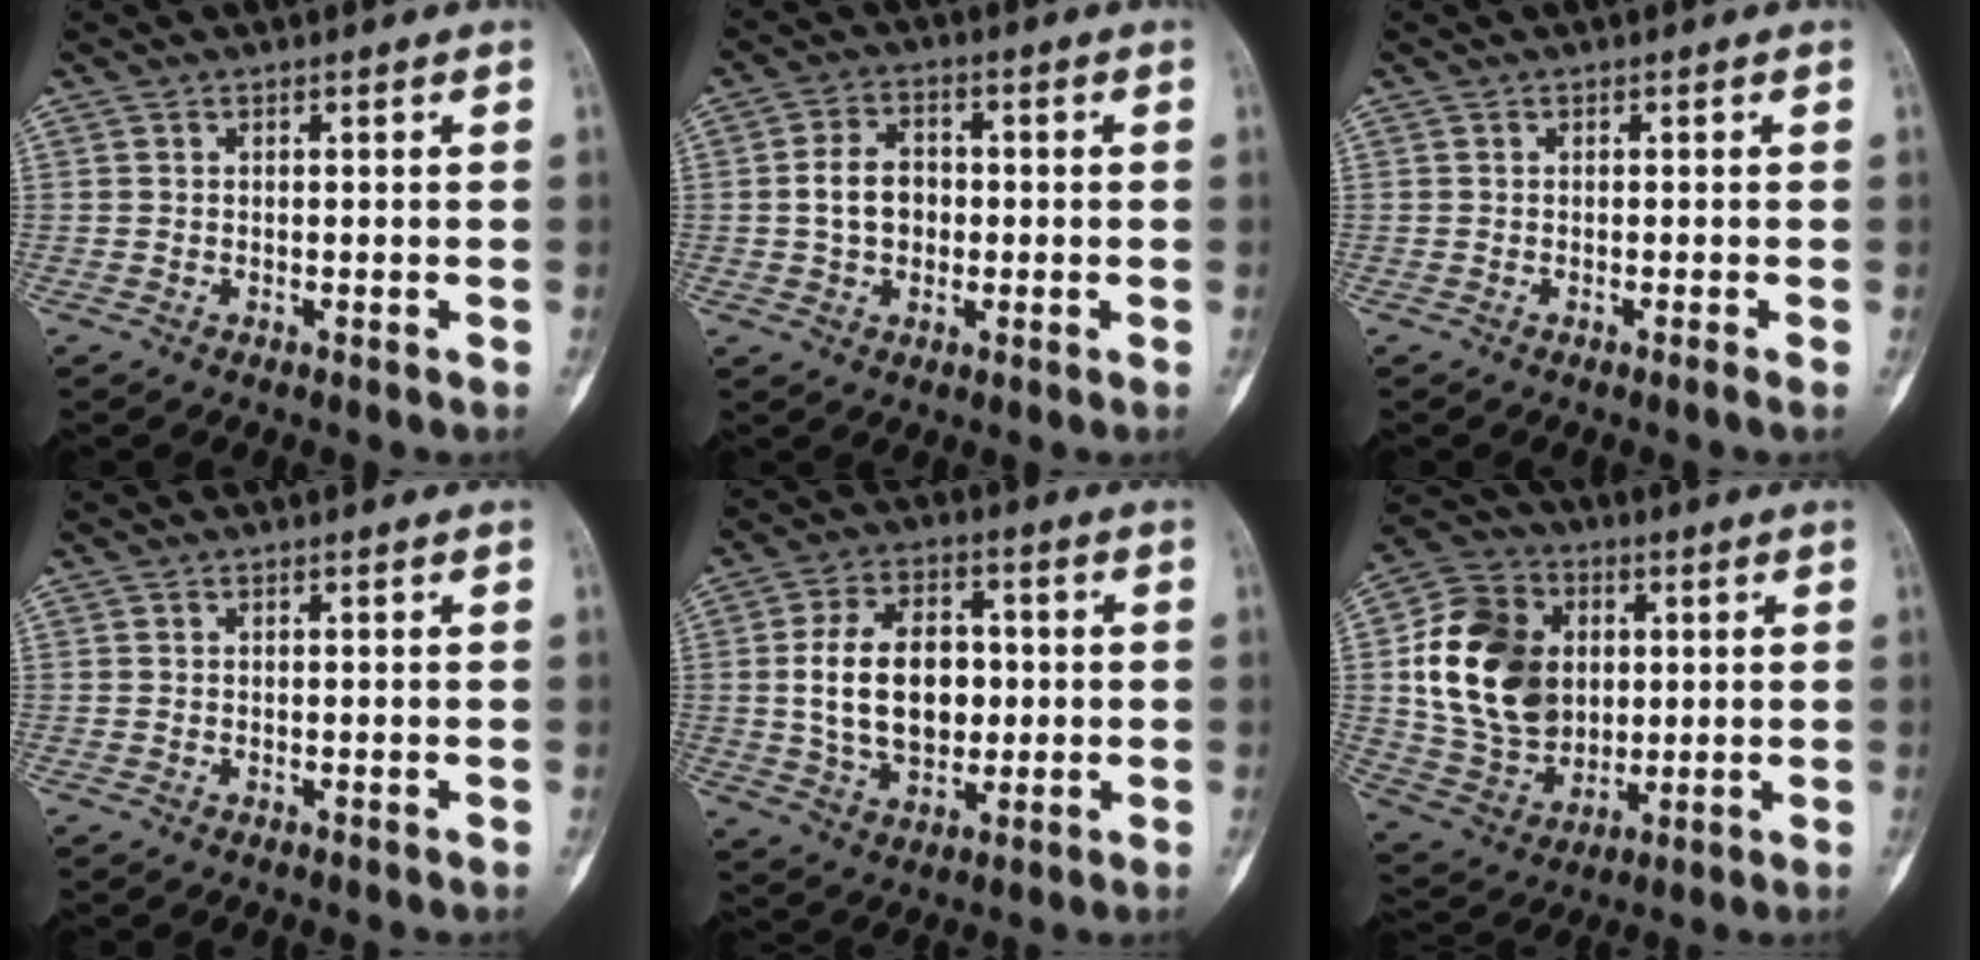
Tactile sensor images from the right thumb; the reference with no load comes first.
{"total": 6.8, "force": [-0.2, 5.0, 4.6], "torque": [-0.065, 0.014, -0.006]}
{"total": 0.6, "force": [-0.4, -0.2, 0.4], "torque": [-0.004, 0.001, -0.010]}
{"total": 0.0}
{"total": 14.7, "force": [0.7, 9.6, 11.0], "torque": [-0.163, 0.009, 0.018]}
{"total": 19.9, "force": [2.8, 15.4, 12.3], "torque": [-0.202, 0.004, 0.059]}